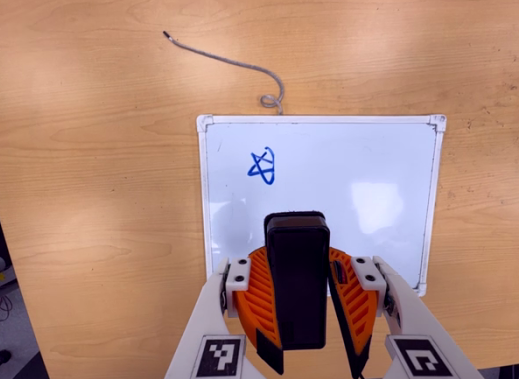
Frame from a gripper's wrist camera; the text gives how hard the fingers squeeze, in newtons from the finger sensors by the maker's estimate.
{"total": 11.4, "left": 10.1, "right": 12.8}